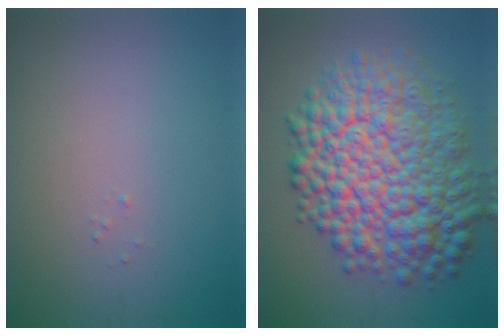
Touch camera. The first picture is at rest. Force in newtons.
{"total": 13.2, "press": 13.2, "slide": 0.2}